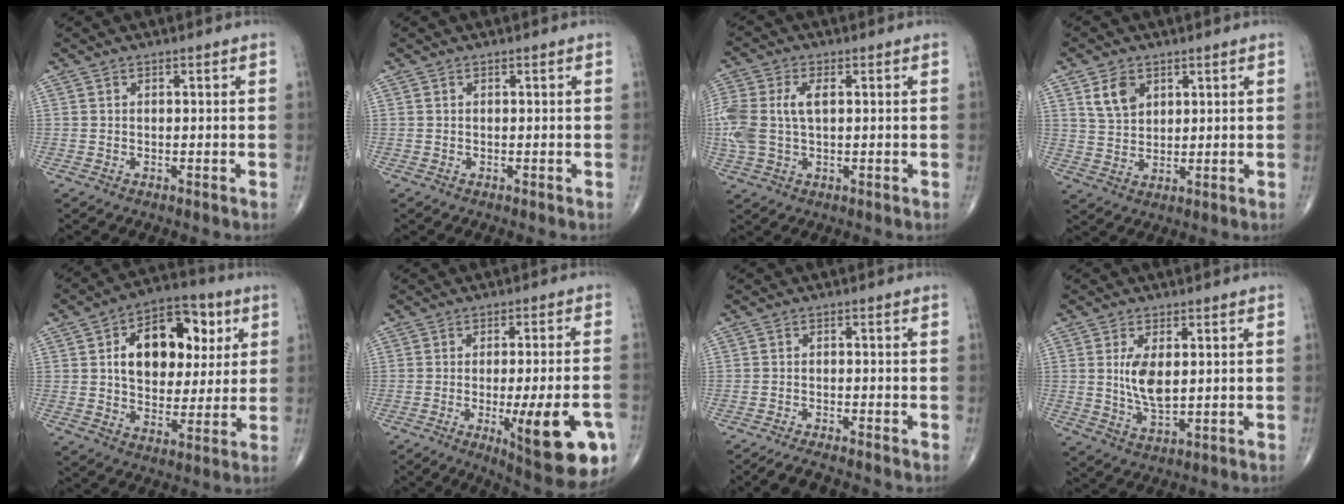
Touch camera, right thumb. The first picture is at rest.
{"total": 0.0}
{"total": 10.6, "force": [1.1, 6.1, 8.6], "torque": [-0.226, 0.016, 0.024]}
{"total": 5.8, "force": [2.8, 4.0, 3.2], "torque": [-0.044, -0.015, 0.057]}
{"total": 17.4, "force": [4.6, 11.4, 12.3], "torque": [-0.144, 0.004, 0.070]}
{"total": 17.5, "force": [-5.9, 4.1, 15.9], "torque": [-0.182, 0.002, -0.067]}
{"total": 3.8, "force": [-3.3, 0.5, 1.9], "torque": [-0.037, 0.003, -0.052]}
{"total": 6.7, "force": [1.1, 3.1, 5.8], "torque": [-0.107, -0.015, 0.026]}